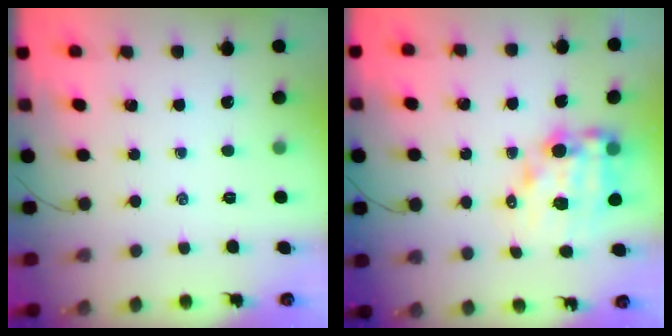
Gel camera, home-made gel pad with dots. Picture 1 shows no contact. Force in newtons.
{"total": 12.1, "press": 11.6, "slide": 3.3}